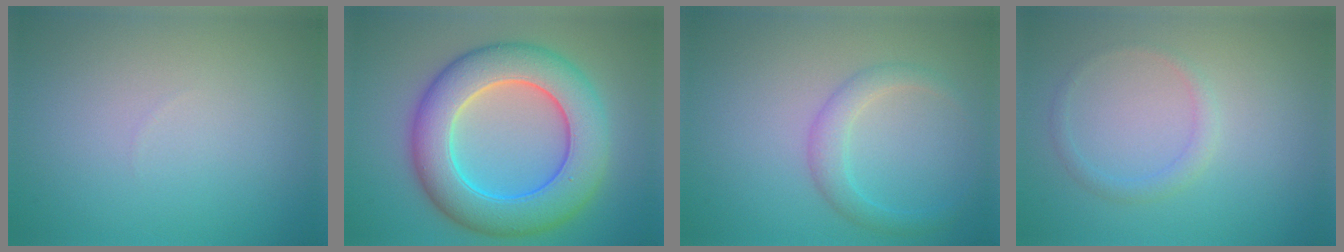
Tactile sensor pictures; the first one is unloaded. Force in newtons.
{"total": 10.5, "press": 10.5, "slide": 0.3}
{"total": 2.2, "press": 2.2, "slide": 0.0}
{"total": 1.2, "press": 1.2, "slide": 0.0}